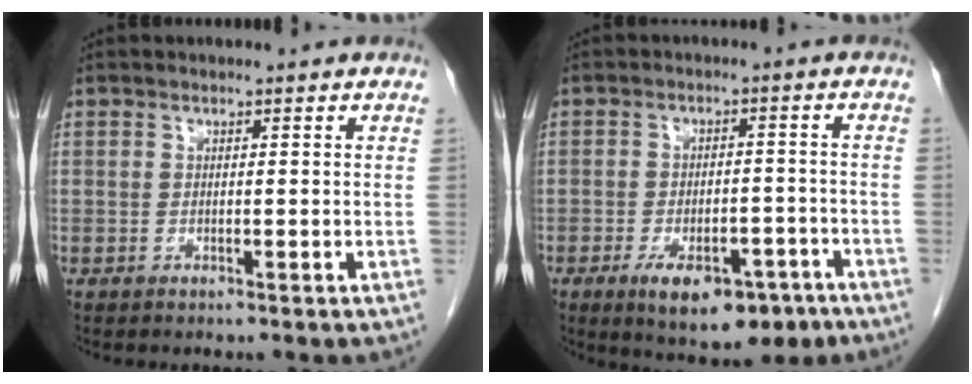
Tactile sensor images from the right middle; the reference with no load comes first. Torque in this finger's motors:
{"motor_torque": [1.42, -0.72, 0.43, 0.10]}